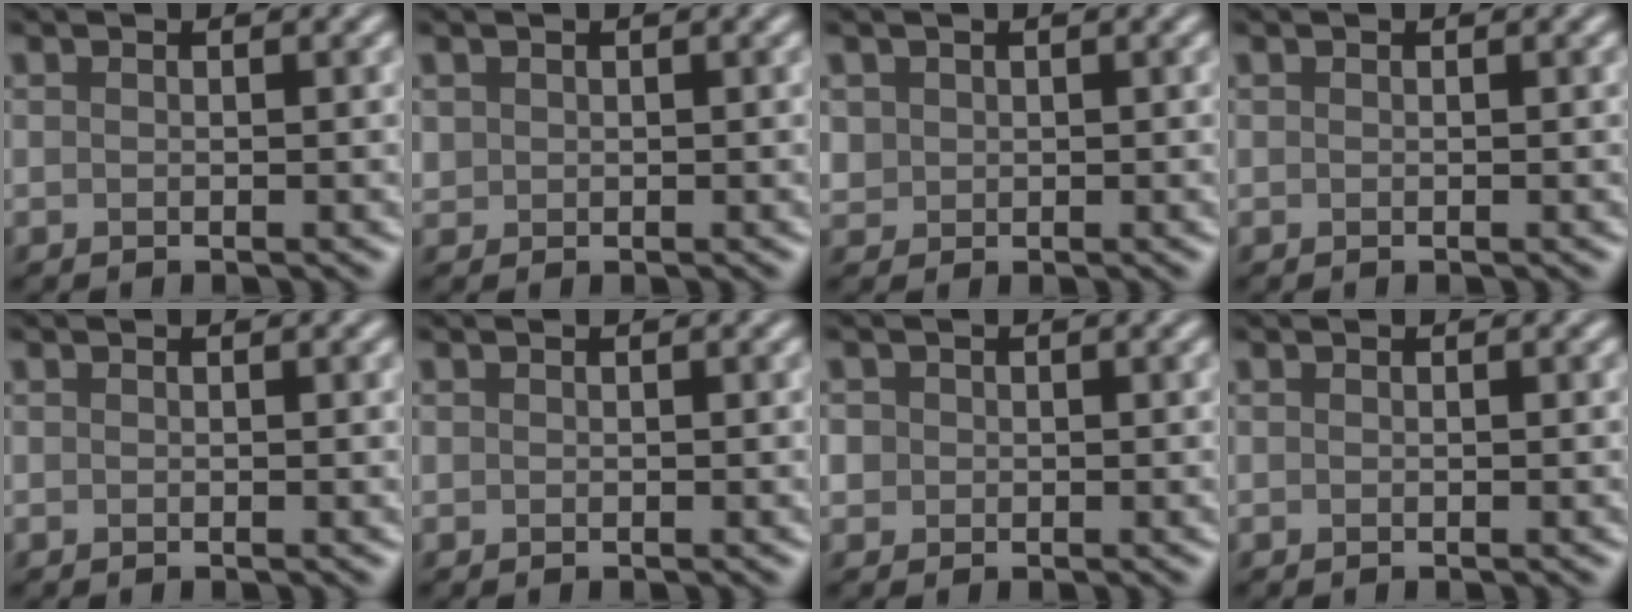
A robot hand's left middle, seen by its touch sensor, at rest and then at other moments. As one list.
[{"total": 0.8, "force": [0.4, 0.7, 0.1], "torque": [0.001, -0.002, 0.011]}, {"total": 1.2, "force": [0.4, 1.1, 0.2], "torque": [-0.001, -0.004, 0.012]}, {"total": 0.0}, {"total": 0.0}, {"total": 0.0}, {"total": 1.4, "force": [0.1, 1.4, 0.3], "torque": [0.002, 0.000, -0.001]}, {"total": 0.0}]